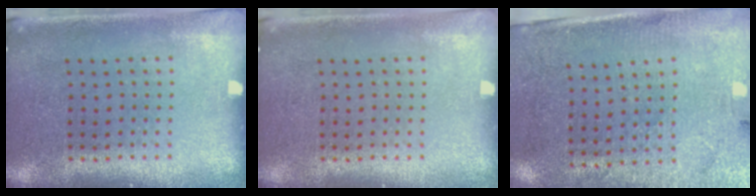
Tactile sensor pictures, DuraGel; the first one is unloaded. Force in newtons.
{"total": 0.0}
{"total": 2.8, "press": 2.6, "slide": 1.2}